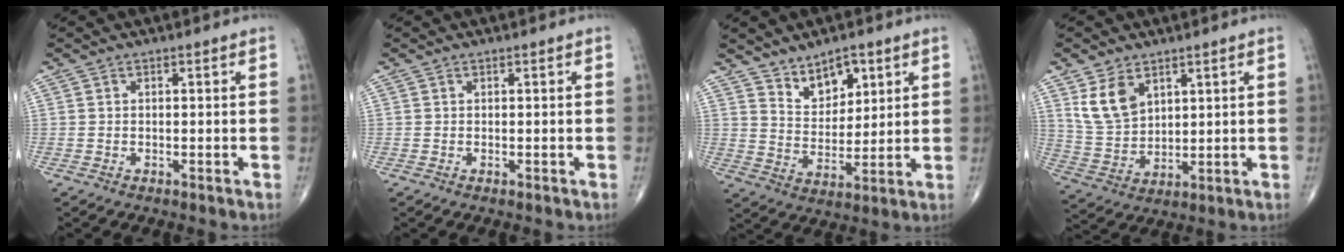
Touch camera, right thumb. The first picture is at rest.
{"total": 0.0}
{"total": 8.1, "force": [5.2, 4.6, 4.1], "torque": [-0.040, -0.042, 0.098]}
{"total": 8.6, "force": [4.5, 5.4, 5.0], "torque": [-0.082, -0.020, 0.103]}